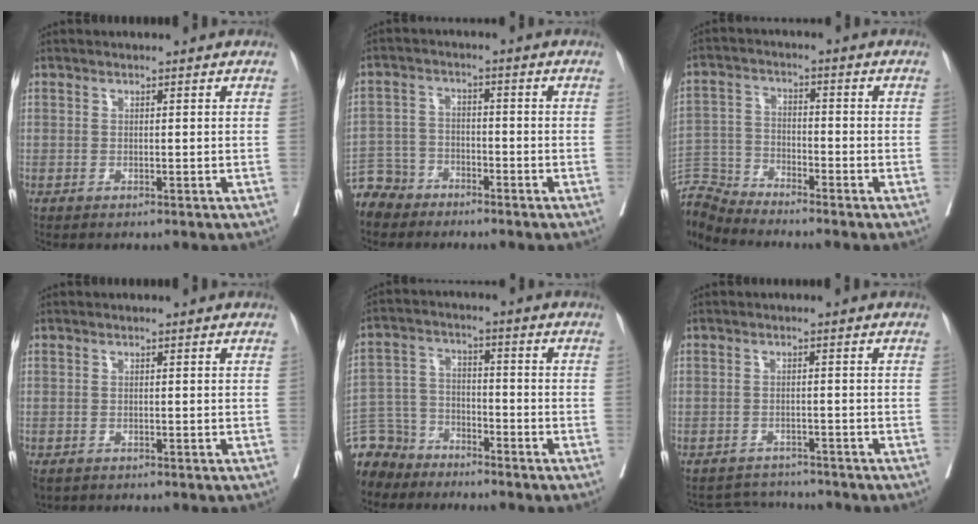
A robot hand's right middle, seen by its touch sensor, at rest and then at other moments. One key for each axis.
{"total": 6.5, "fx": -5.6, "fy": 3.4, "fz": 0.0, "tx": 0.001, "ty": -0.003, "tz": -0.112}
{"total": 7.9, "fx": -7.9, "fy": -0.5, "fz": -0.1, "tx": -0.005, "ty": 0.011, "tz": -0.154}
{"total": 2.2, "fx": -1.5, "fy": 1.5, "fz": 0.6, "tx": -0.015, "ty": -0.003, "tz": -0.024}
{"total": 10.5, "fx": -9.1, "fy": 5.2, "fz": 0.6, "tx": -0.029, "ty": 0.017, "tz": -0.172}
{"total": 4.3, "fx": -4.3, "fy": 0.4, "fz": -0.6, "tx": 0.009, "ty": 0.006, "tz": -0.066}